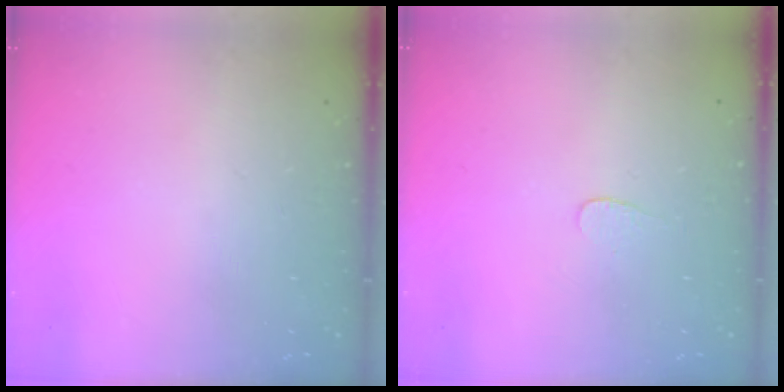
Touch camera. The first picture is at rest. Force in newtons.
{"total": 3.0, "press": 3.0, "slide": 0.2}